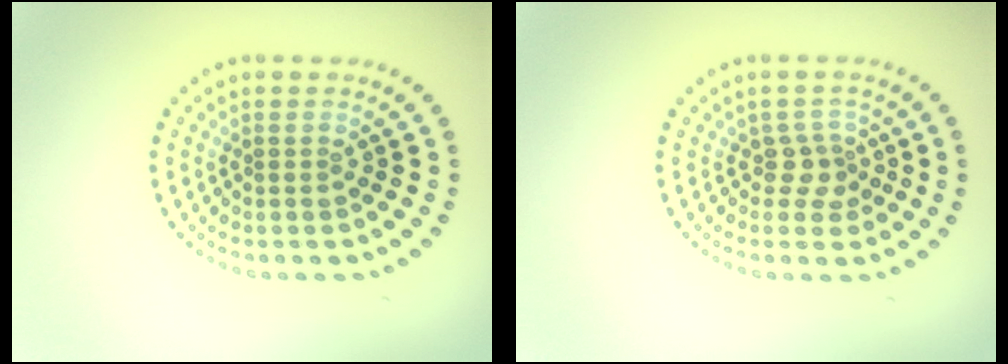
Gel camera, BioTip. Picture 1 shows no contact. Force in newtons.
{"total": 2.0, "press": 1.6, "slide": 1.3}